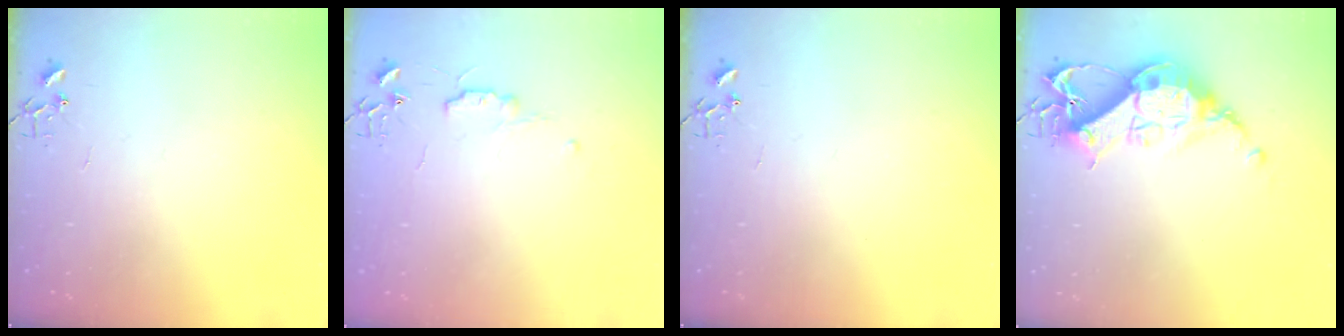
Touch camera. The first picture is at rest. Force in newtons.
{"total": 5.0, "press": 4.9, "slide": 0.6}
{"total": 0.0}
{"total": 13.9, "press": 13.9, "slide": 1.1}